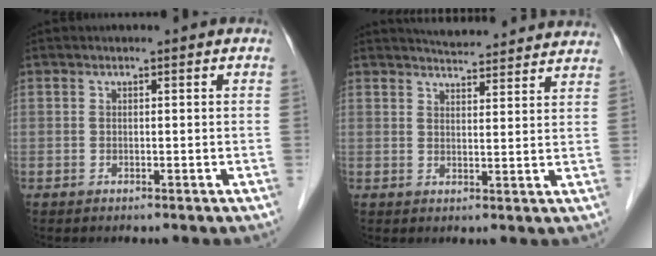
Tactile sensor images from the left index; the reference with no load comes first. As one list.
[{"total": 13.7, "force": [13.1, 2.0, 3.5], "torque": [-0.036, 0.009, 0.158]}]